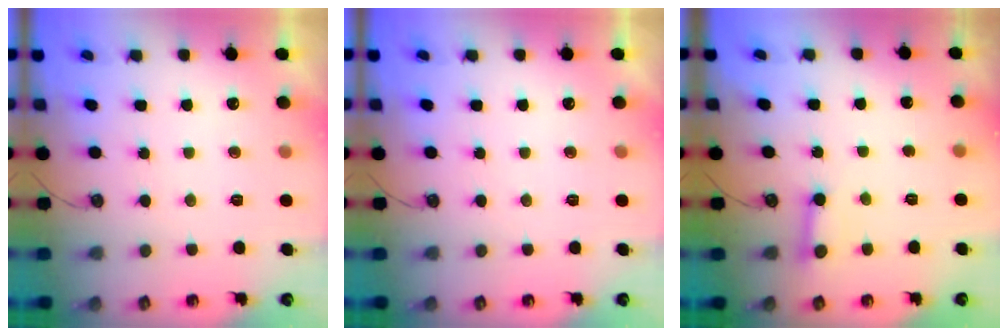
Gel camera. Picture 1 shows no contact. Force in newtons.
{"total": 0.0}
{"total": 3.7, "press": 3.7, "slide": 0.3}